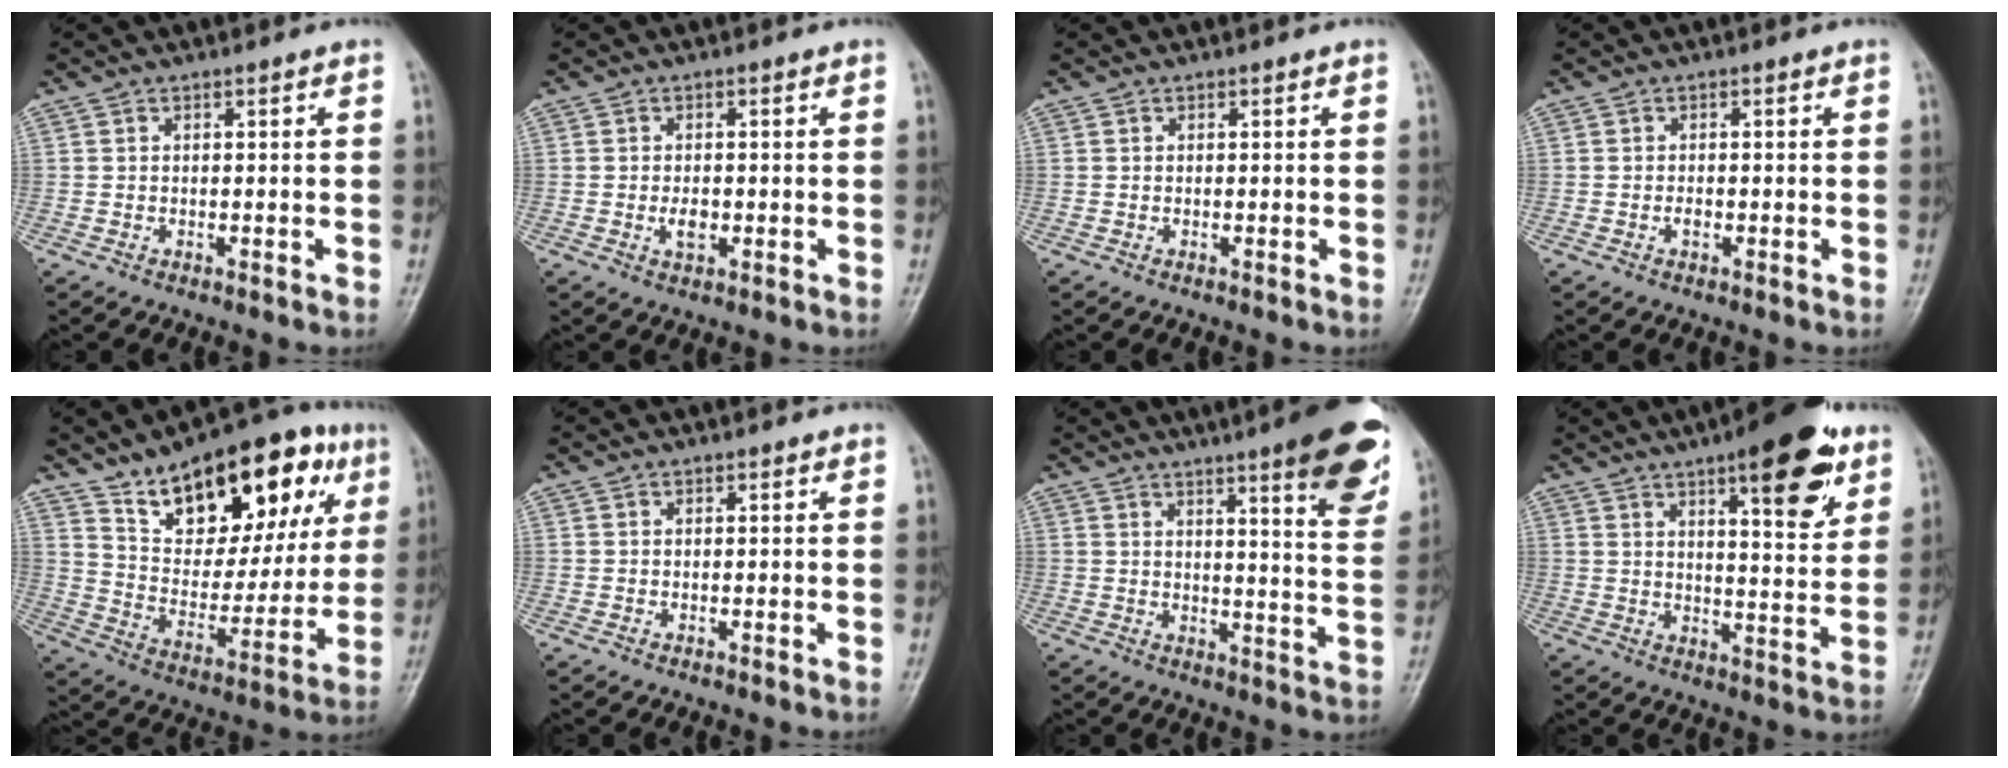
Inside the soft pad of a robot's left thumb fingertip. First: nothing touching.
{"total": 2.8, "force": [-0.6, 1.8, 2.1], "torque": [-0.027, 0.000, -0.010]}
{"total": 0.0}
{"total": 1.3, "force": [-0.4, 0.9, 0.8], "torque": [-0.007, 0.001, -0.010]}
{"total": 25.3, "force": [13.5, 12.0, 17.7], "torque": [-0.213, -0.028, 0.219]}
{"total": 0.6, "force": [0.4, 0.4, 0.2], "torque": [0.004, -0.001, 0.002]}
{"total": 15.9, "force": [9.2, 2.7, 12.7], "torque": [-0.134, -0.048, 0.116]}
{"total": 15.6, "force": [8.6, 4.9, 12.1], "torque": [-0.135, -0.038, 0.120]}